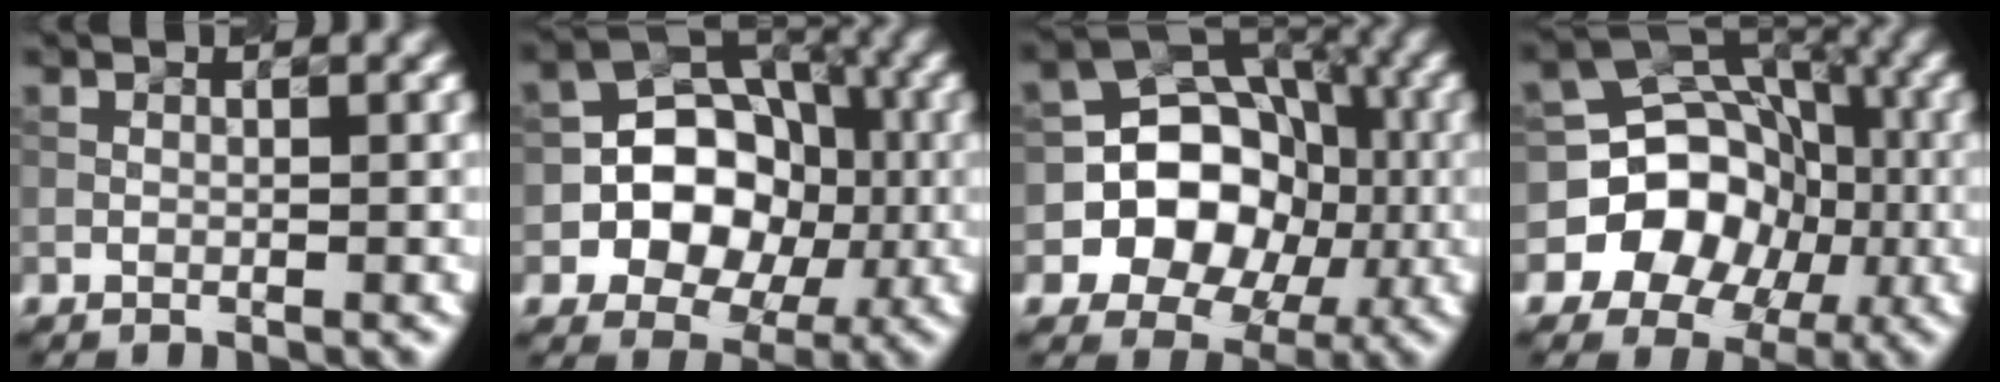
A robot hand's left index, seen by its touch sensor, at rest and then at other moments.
{"total": 7.7, "force": [-1.2, 6.2, 4.3], "torque": [-0.040, 0.007, -0.040]}
{"total": 9.8, "force": [-2.0, 8.5, 4.5], "torque": [-0.049, 0.011, -0.063]}
{"total": 9.6, "force": [-2.7, 8.5, 3.5], "torque": [-0.042, 0.011, -0.077]}